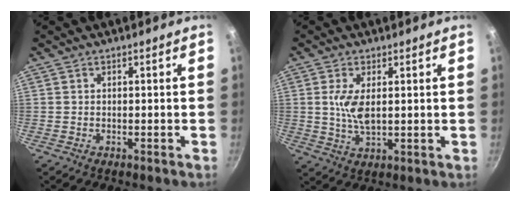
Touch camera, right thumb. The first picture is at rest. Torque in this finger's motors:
{"motor_torque": [-0.92, 1.12, 0.67, -0.43, 0.29]}